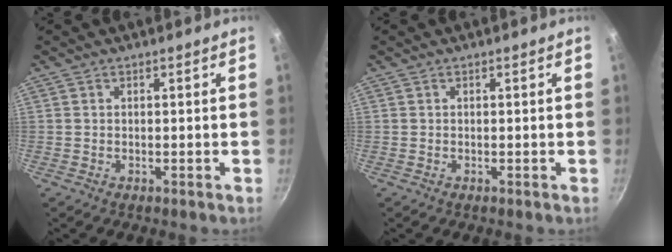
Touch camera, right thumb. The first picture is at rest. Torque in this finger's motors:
{"motor_torque": [0.34, 0.65, 0.43, -0.27, -0.03]}